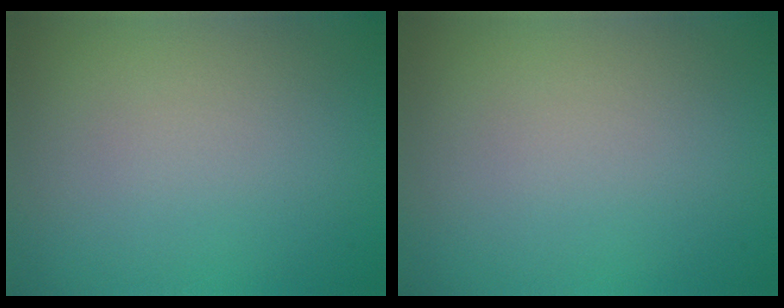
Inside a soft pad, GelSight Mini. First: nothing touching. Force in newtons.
{"total": 0.0}